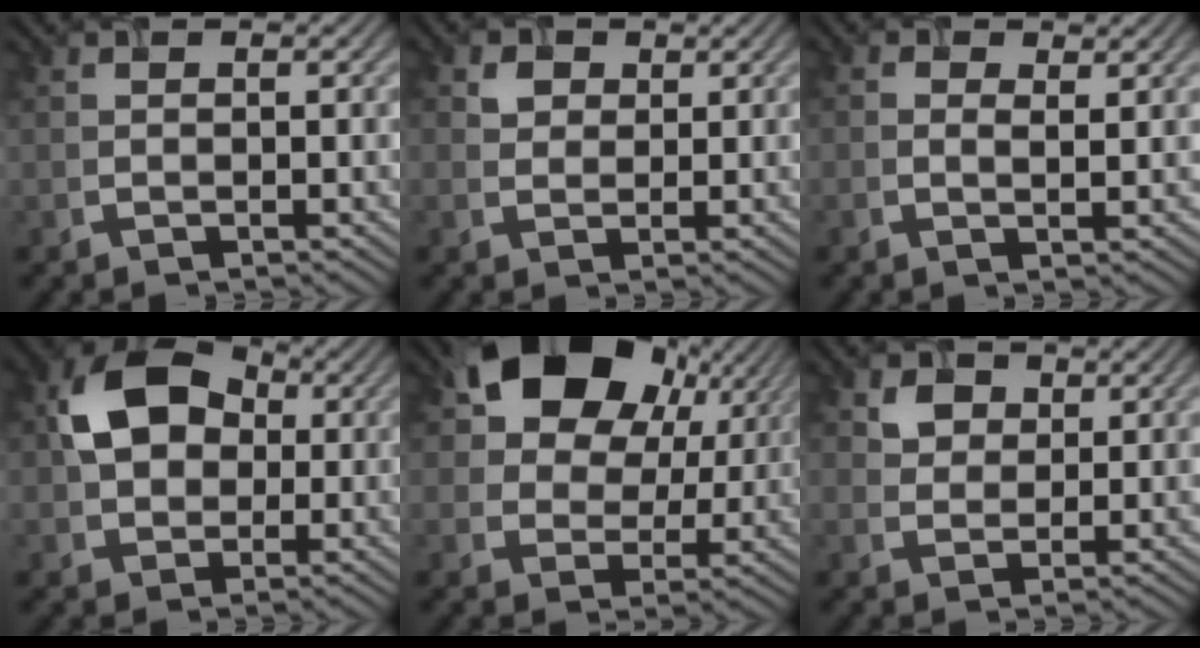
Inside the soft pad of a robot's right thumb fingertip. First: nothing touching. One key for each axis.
{"total": 2.2, "fx": 1.1, "fy": 1.8, "fz": 0.6, "tx": -0.013, "ty": -0.011, "tz": 0.019}
{"total": 1.4, "fx": 0.6, "fy": 0.8, "fz": 1.0, "tx": -0.018, "ty": -0.011, "tz": 0.012}
{"total": 8.9, "fx": 1.3, "fy": 6.7, "fz": 5.6, "tx": -0.109, "ty": 0.015, "tz": 0.014}
{"total": 14.7, "fx": 7.2, "fy": 9.9, "fz": 8.0, "tx": -0.130, "ty": 0.011, "tz": 0.127}
{"total": 3.3, "fx": 1.6, "fy": 2.6, "fz": 1.2, "tx": -0.029, "ty": -0.010, "tz": 0.028}